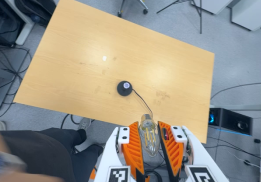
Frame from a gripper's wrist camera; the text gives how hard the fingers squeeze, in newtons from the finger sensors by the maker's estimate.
{"total": 10.0, "left": 9.9, "right": 10.2}